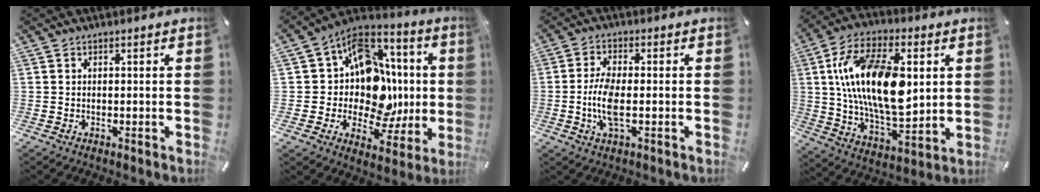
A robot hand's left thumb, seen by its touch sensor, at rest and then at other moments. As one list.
[{"total": 15.0, "force": [0.4, 12.6, 8.0], "torque": [-0.101, -0.032, 0.014]}, {"total": 7.6, "force": [-1.1, 2.6, 7.1], "torque": [-0.153, -0.009, -0.024]}, {"total": 21.6, "force": [4.1, 11.6, 17.8], "torque": [-0.348, 0.002, 0.067]}]